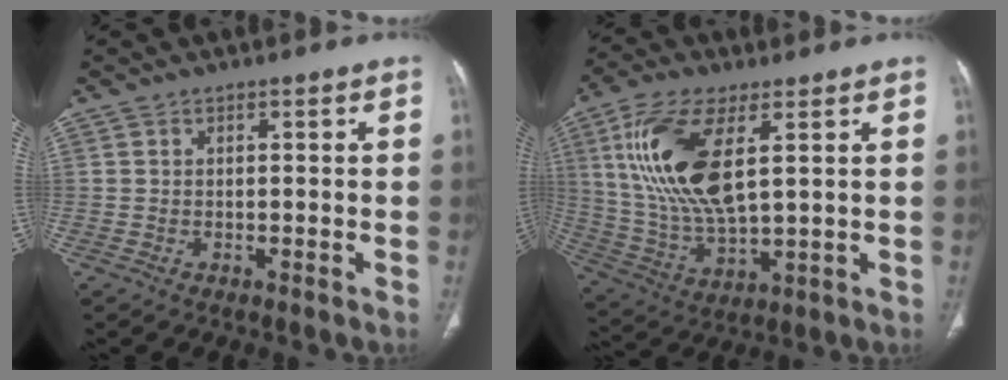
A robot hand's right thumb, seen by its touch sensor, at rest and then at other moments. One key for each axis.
{"total": 17.6, "fx": 5.1, "fy": 7.4, "fz": 15.1, "tx": -0.317, "ty": -0.019, "tz": 0.105}